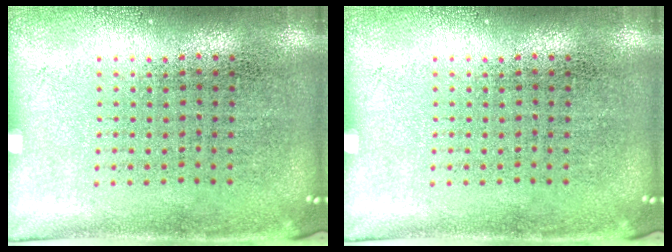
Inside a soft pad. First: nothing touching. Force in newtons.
{"total": 0.0}